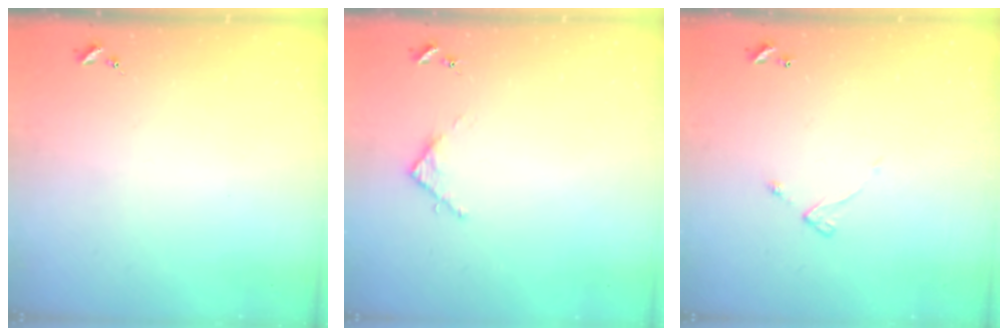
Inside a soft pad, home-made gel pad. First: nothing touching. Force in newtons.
{"total": 3.1, "press": 3.1, "slide": 0.4}
{"total": 5.7, "press": 5.7, "slide": 0.5}